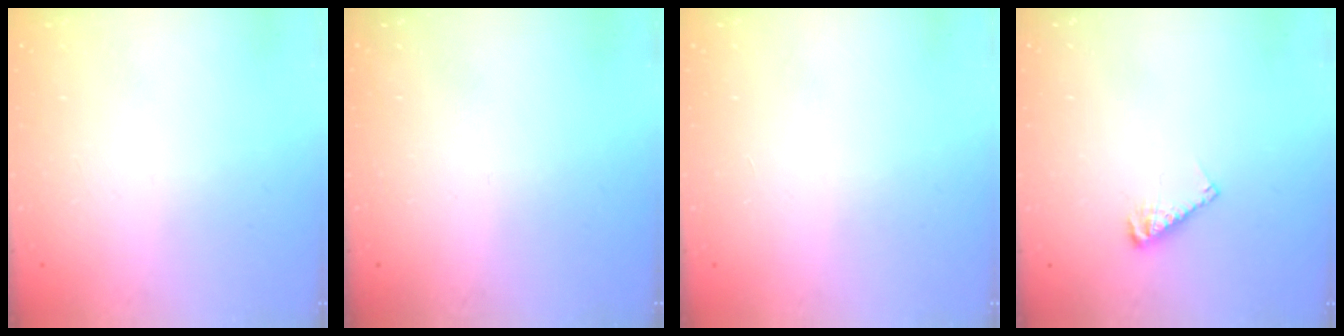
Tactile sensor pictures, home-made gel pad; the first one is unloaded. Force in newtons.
{"total": 0.0}
{"total": 0.0}
{"total": 6.3, "press": 6.3, "slide": 0.6}